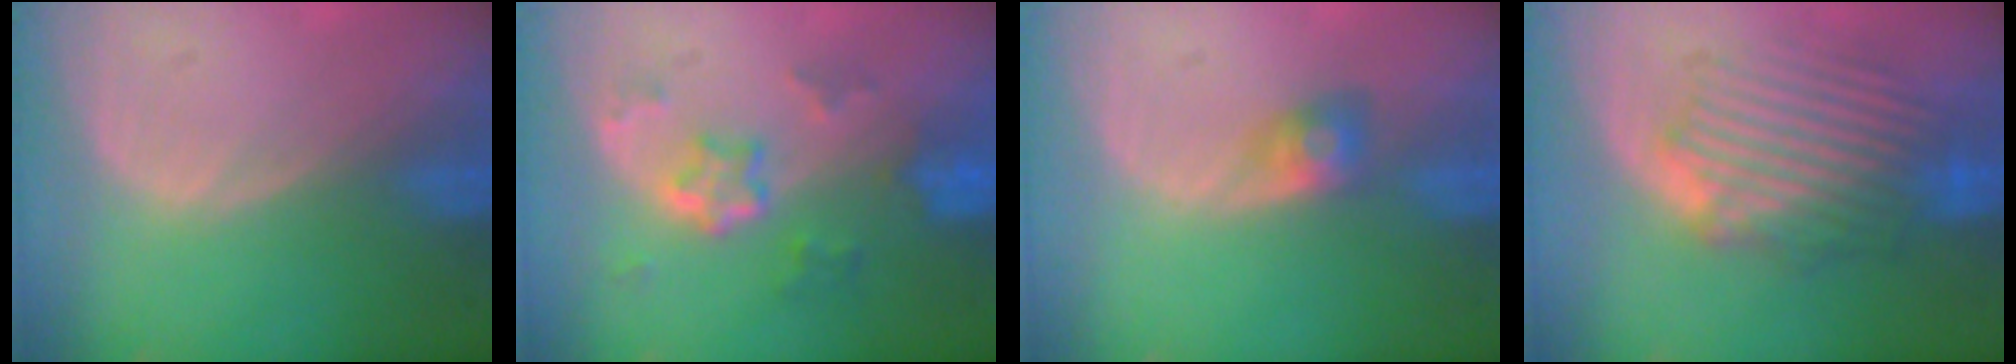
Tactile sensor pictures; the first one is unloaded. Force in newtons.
{"total": 5.9, "press": 5.3, "slide": 2.6}
{"total": 2.8, "press": 2.6, "slide": 1.1}
{"total": 8.8, "press": 8.4, "slide": 2.6}